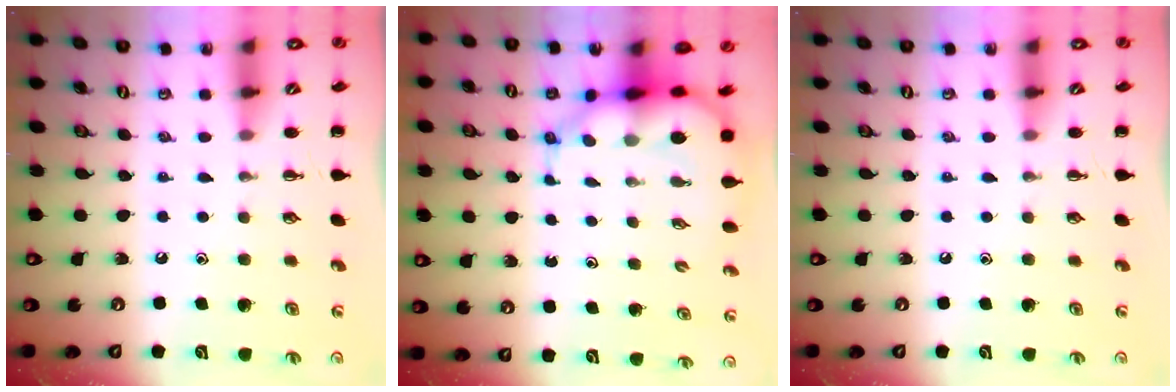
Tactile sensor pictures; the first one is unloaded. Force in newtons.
{"total": 7.1, "press": 6.7, "slide": 2.3}
{"total": 0.0}